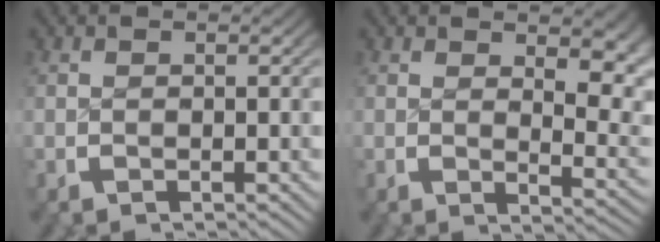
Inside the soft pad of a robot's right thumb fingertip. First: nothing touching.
{"total": 4.6, "force": [1.7, 2.1, 3.8], "torque": [-0.030, -0.015, 0.029]}